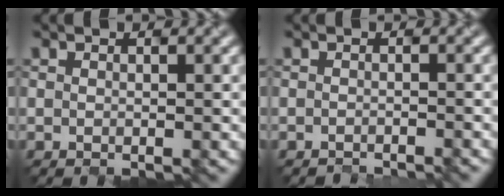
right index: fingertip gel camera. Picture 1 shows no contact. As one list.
[{"total": 0.8, "force": [-0.7, 0.1, 0.3], "torque": [0.006, -0.005, -0.023]}]